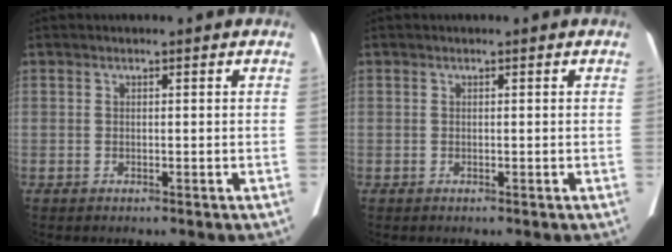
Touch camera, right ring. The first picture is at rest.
{"total": 0.0}